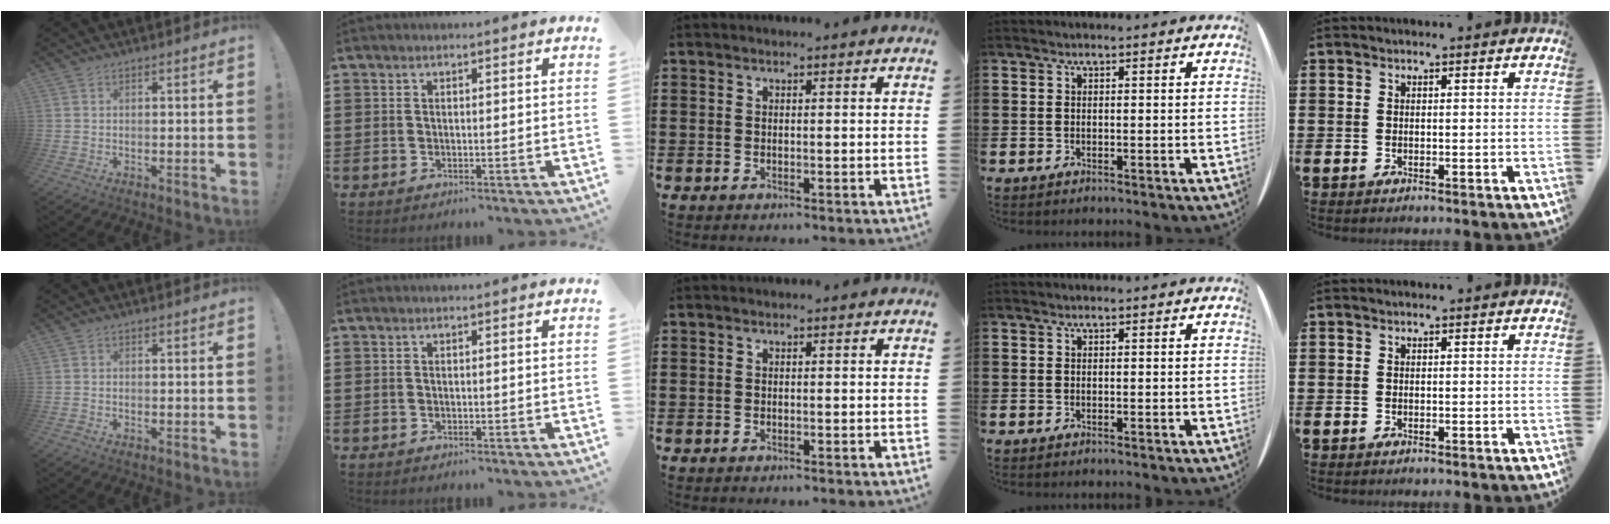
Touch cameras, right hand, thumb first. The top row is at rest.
{"thumb": {"total": 0.7, "force": [-0.6, 0.2, 0.3], "torque": [-0.014, 0.004, -0.009]}}